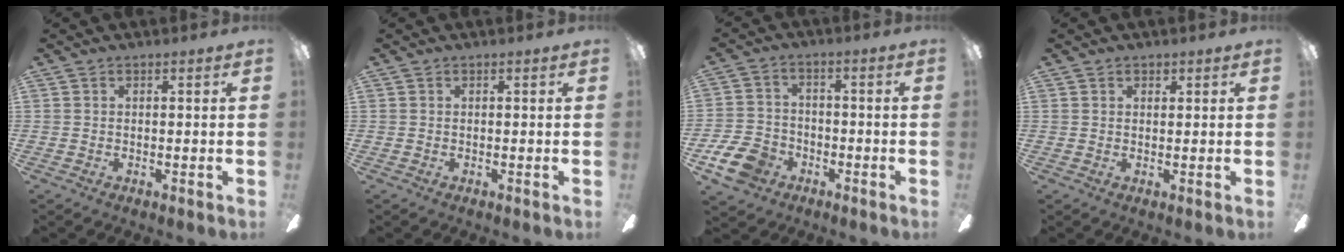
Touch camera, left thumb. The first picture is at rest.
{"total": 0.0}
{"total": 9.3, "force": [-5.0, 6.5, 4.5], "torque": [-0.106, 0.031, -0.092]}
{"total": 0.9, "force": [0.9, 0.2, 0.0], "torque": [0.007, -0.004, 0.016]}